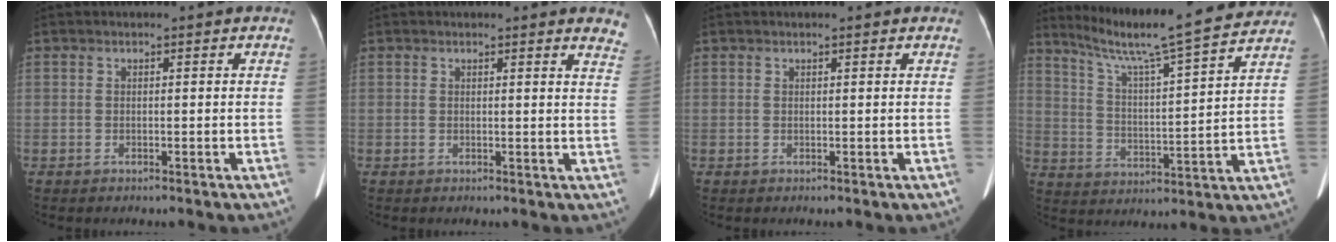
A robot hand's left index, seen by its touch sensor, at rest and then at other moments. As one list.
[{"total": 5.0, "force": [4.8, 0.7, 1.2], "torque": [0.007, -0.021, 0.024]}, {"total": 1.5, "force": [1.3, 0.2, 0.7], "torque": [-0.013, 0.016, 0.014]}, {"total": 18.9, "force": [16.8, -0.7, 8.6], "torque": [-0.150, -0.008, 0.245]}]